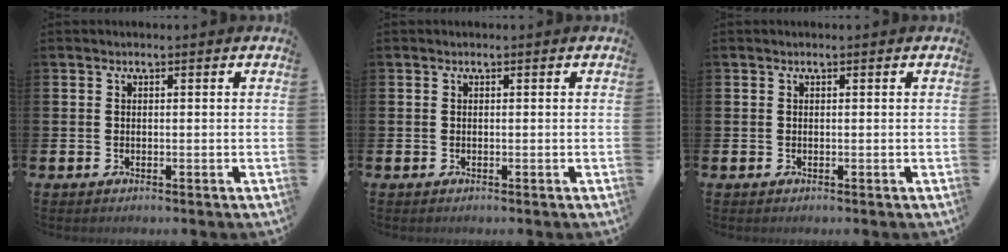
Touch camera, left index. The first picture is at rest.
{"total": 0.0}
{"total": 0.0}